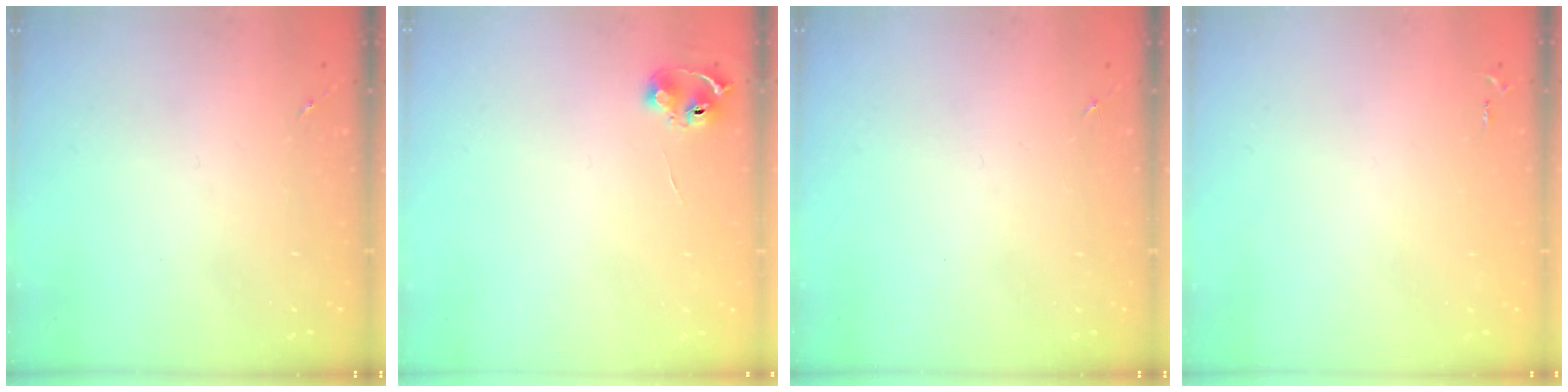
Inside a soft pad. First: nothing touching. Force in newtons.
{"total": 6.3, "press": 6.3, "slide": 0.8}
{"total": 0.0}
{"total": 2.5, "press": 2.5, "slide": 0.3}